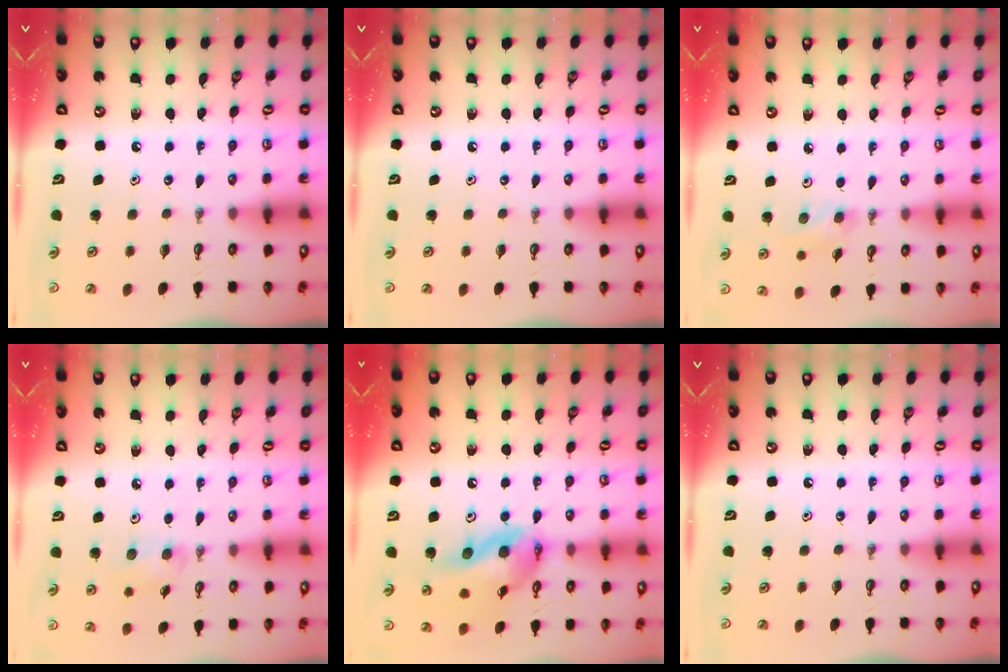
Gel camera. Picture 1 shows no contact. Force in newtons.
{"total": 0.0}
{"total": 6.8, "press": 5.6, "slide": 3.8}
{"total": 6.9, "press": 5.4, "slide": 4.3}
{"total": 16.3, "press": 16.1, "slide": 2.6}
{"total": 0.0}